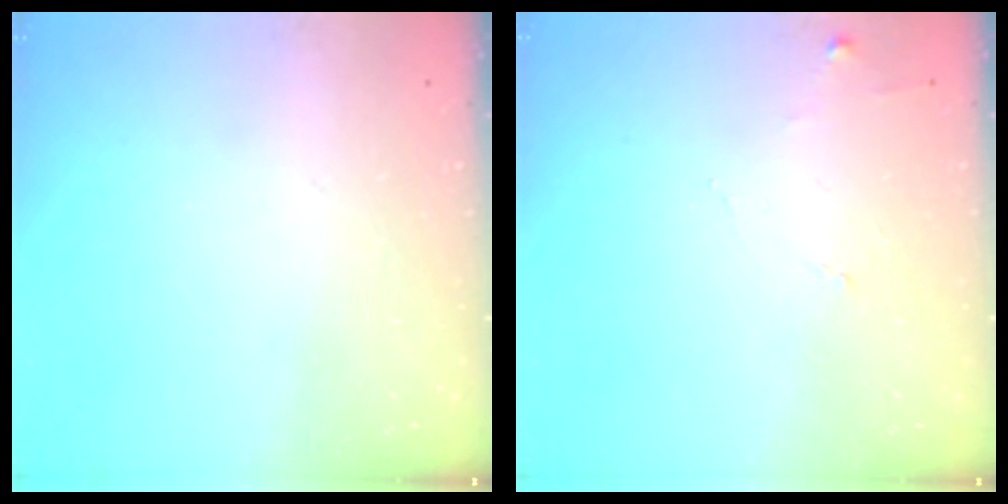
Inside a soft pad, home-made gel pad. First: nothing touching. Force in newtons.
{"total": 5.9, "press": 5.8, "slide": 0.7}